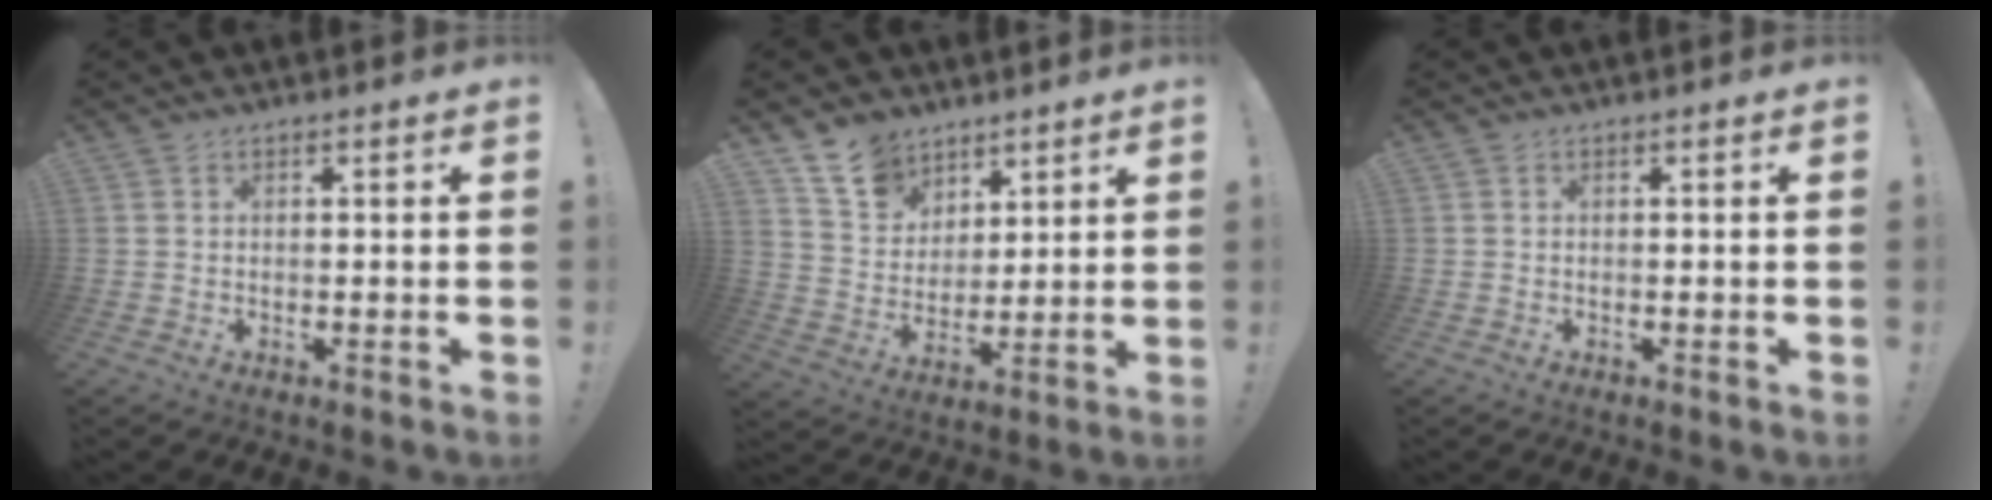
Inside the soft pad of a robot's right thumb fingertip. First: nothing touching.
{"total": 11.9, "force": [8.6, 7.7, 2.7], "torque": [-0.059, -0.055, 0.172]}
{"total": 0.0}